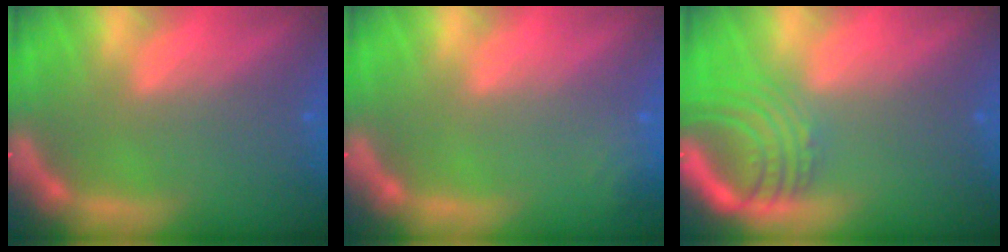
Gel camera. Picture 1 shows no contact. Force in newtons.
{"total": 1.9}
{"total": 6.5}